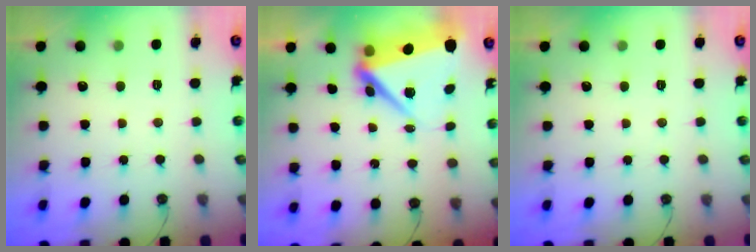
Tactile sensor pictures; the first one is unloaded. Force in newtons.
{"total": 8.8, "press": 8.7, "slide": 1.3}
{"total": 1.5, "press": 0.8, "slide": 1.3}